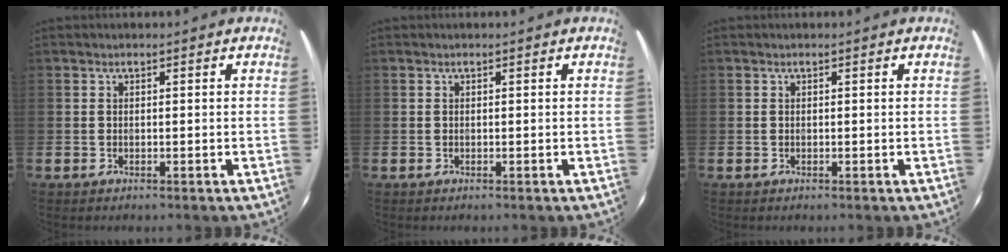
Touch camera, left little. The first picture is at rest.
{"total": 0.0}
{"total": 0.0}